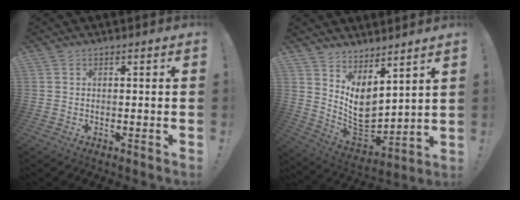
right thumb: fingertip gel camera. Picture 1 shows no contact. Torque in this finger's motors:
{"motor_torque": [-0.53, 0.83, 0.24, 0.32, 0.02]}